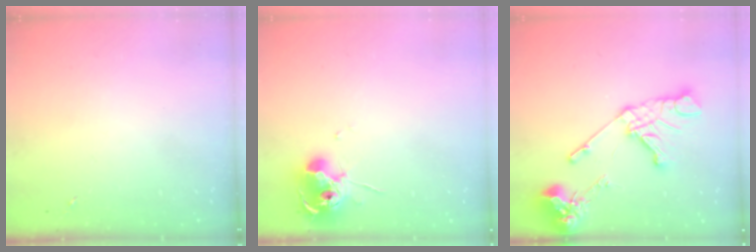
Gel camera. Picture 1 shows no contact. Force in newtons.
{"total": 10.5, "press": 10.4, "slide": 1.4}
{"total": 16.5, "press": 16.3, "slide": 2.0}